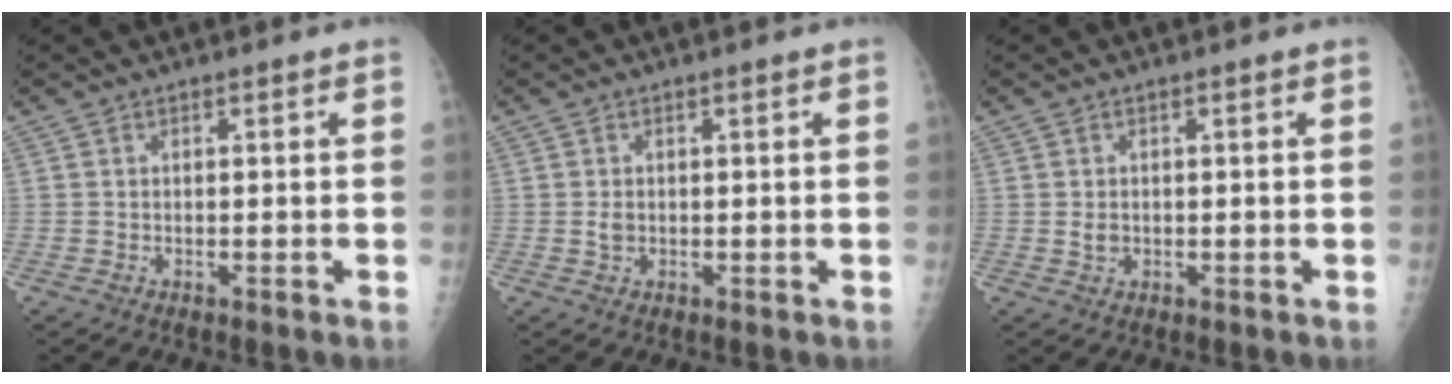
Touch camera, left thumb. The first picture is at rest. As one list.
[{"total": 1.3, "force": [0.1, 1.0, 0.8], "torque": [-0.013, 0.000, 0.005]}, {"total": 1.5, "force": [0.1, 1.1, 0.9], "torque": [-0.012, -0.001, 0.005]}]